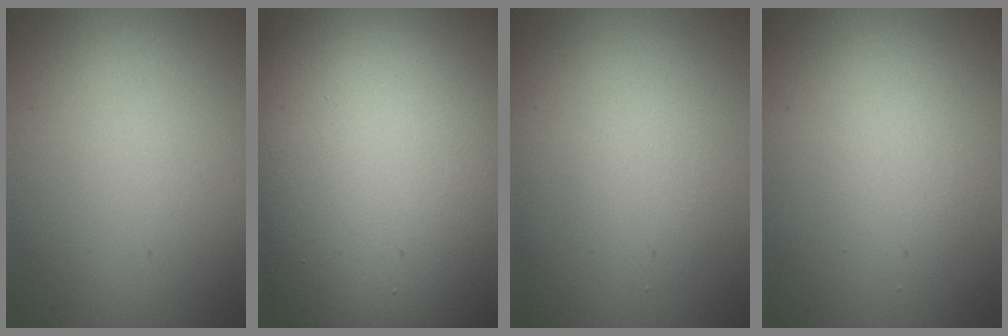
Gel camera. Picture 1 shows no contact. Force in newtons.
{"total": 21.6, "press": 21.6, "slide": 0.7}
{"total": 1.8, "press": 1.8, "slide": 0.1}
{"total": 1.6, "press": 1.6, "slide": 0.1}